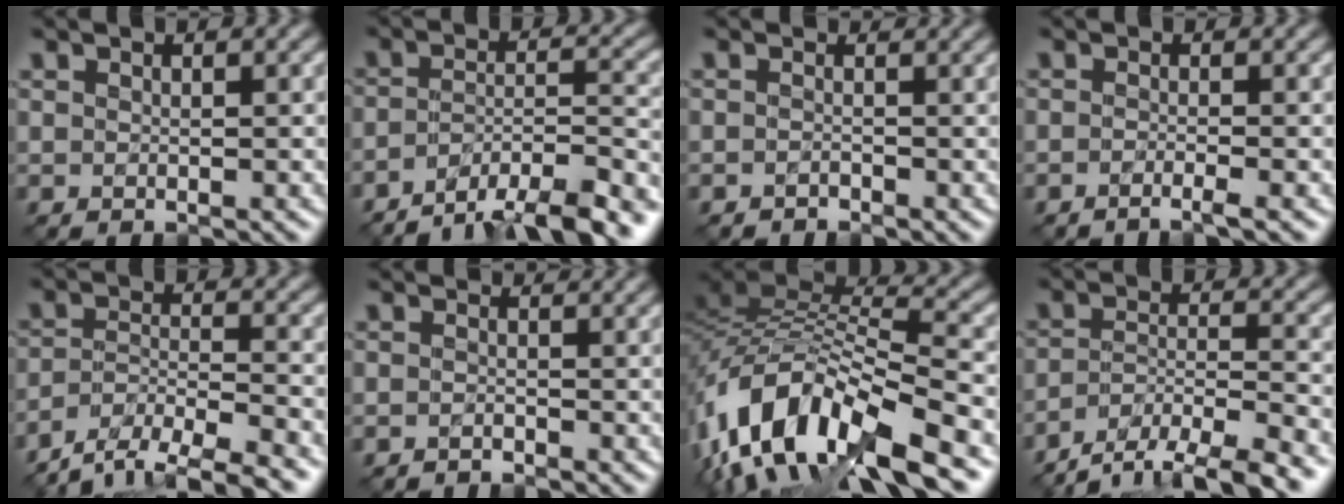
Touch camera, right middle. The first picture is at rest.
{"total": 8.6, "force": [-6.8, 2.1, 4.8], "torque": [-0.071, 0.000, -0.112]}
{"total": 0.9, "force": [-0.8, 0.3, 0.0], "torque": [-0.002, -0.001, -0.015]}
{"total": 1.5, "force": [-1.1, 0.1, 1.0], "torque": [-0.009, -0.008, -0.031]}
{"total": 6.5, "force": [-5.7, 1.4, 2.7], "torque": [-0.045, -0.011, -0.098]}
{"total": 0.6, "force": [-0.6, 0.3, 0.1], "torque": [-0.003, 0.000, -0.013]}
{"total": 14.1, "force": [-7.4, 6.3, 10.2], "torque": [-0.210, 0.015, -0.143]}
{"total": 8.6, "force": [-7.3, 2.3, 3.9], "torque": [-0.063, -0.016, -0.122]}